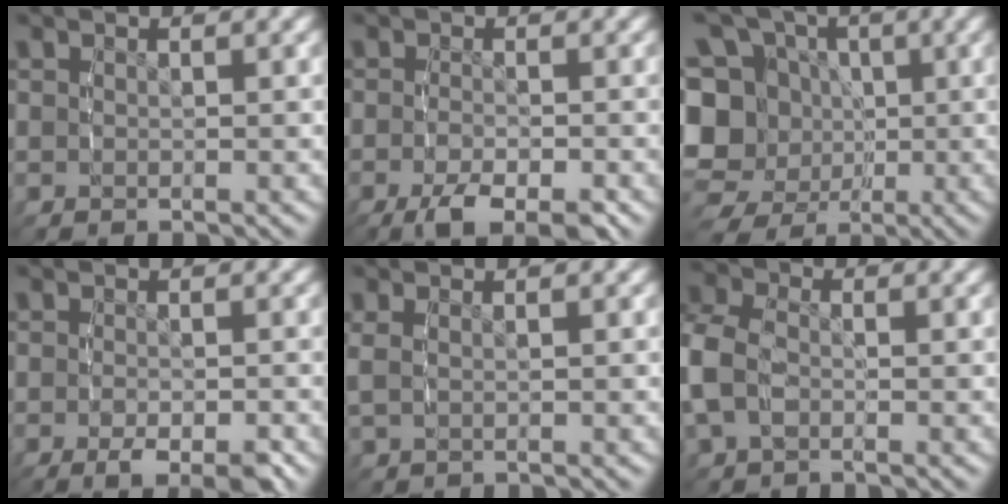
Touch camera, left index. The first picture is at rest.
{"total": 5.2, "force": [-3.0, 2.1, 3.6], "torque": [-0.071, -0.019, -0.043]}
{"total": 14.4, "force": [-1.1, 12.4, 7.1], "torque": [-0.157, -0.041, -0.018]}
{"total": 3.5, "force": [-1.9, 1.3, 2.6], "torque": [-0.051, -0.015, -0.027]}
{"total": 1.4, "force": [0.3, 0.9, 1.1], "torque": [-0.036, 0.002, 0.009]}
{"total": 5.2, "force": [-0.7, 4.3, 2.7], "torque": [-0.092, -0.007, -0.015]}